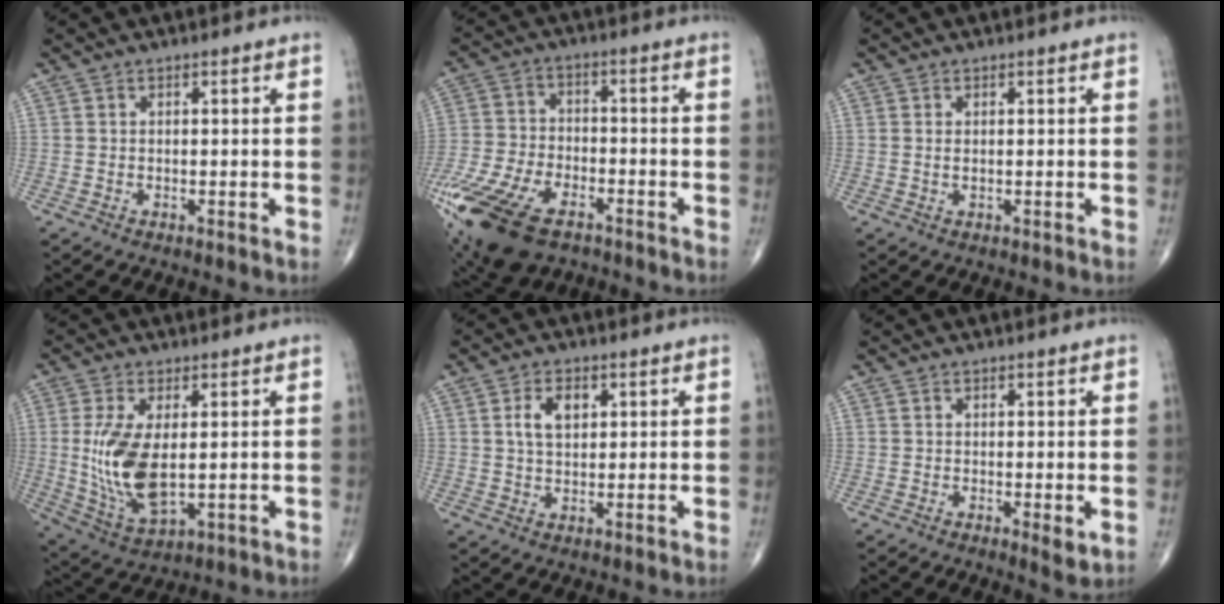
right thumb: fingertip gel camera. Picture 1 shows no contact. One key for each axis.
{"total": 19.2, "fx": -11.0, "fy": 9.7, "fz": 12.4, "tx": -0.295, "ty": 0.004, "tz": -0.204}
{"total": 0.7, "fx": 0.2, "fy": 0.2, "fz": 0.6, "tx": -0.015, "ty": 0.000, "tz": 0.006}
{"total": 12.7, "fx": 0.5, "fy": 6.0, "fz": 11.2, "tx": -0.232, "ty": -0.016, "tz": 0.026}
{"total": 5.3, "fx": 1.6, "fy": 3.2, "fz": 3.9, "tx": -0.063, "ty": -0.002, "tz": 0.029}
{"total": 2.3, "fx": -0.2, "fy": 0.6, "fz": 2.3, "tx": -0.035, "ty": -0.010, "tz": -0.003}